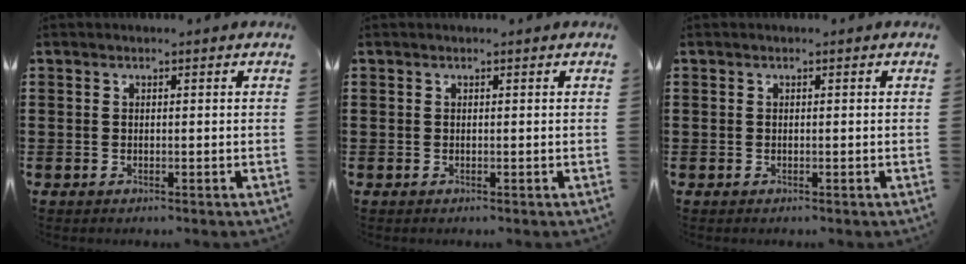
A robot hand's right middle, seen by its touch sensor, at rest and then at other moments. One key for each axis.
{"total": 0.0}
{"total": 0.0}